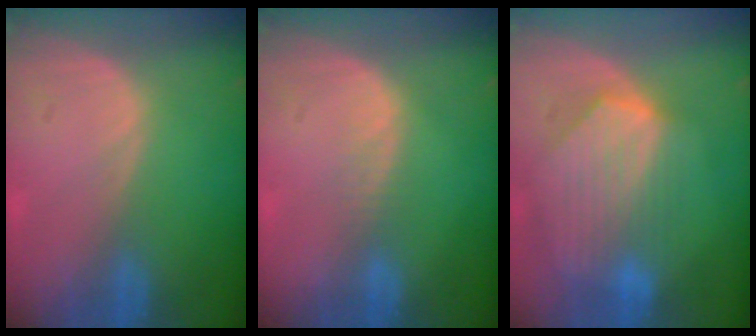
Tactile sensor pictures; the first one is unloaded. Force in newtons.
{"total": 1.6, "press": 1.6, "slide": 0.1}
{"total": 8.7, "press": 7.9, "slide": 3.7}